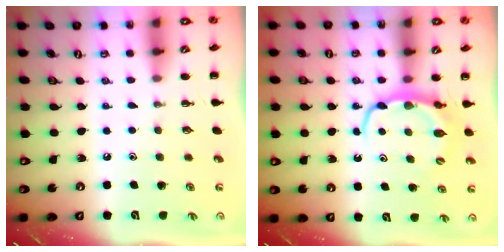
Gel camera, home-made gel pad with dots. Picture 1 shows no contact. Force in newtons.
{"total": 6.1, "press": 6.1, "slide": 0.5}